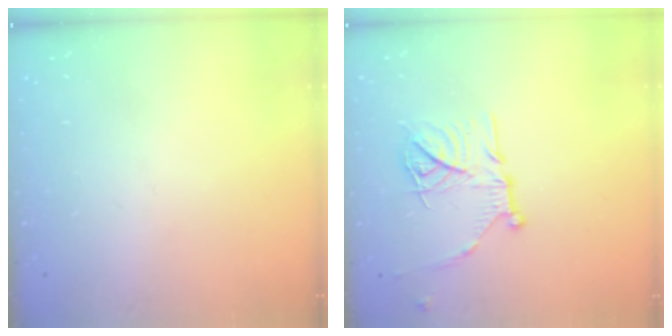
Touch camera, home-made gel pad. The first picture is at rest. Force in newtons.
{"total": 17.1, "press": 17.0, "slide": 1.5}